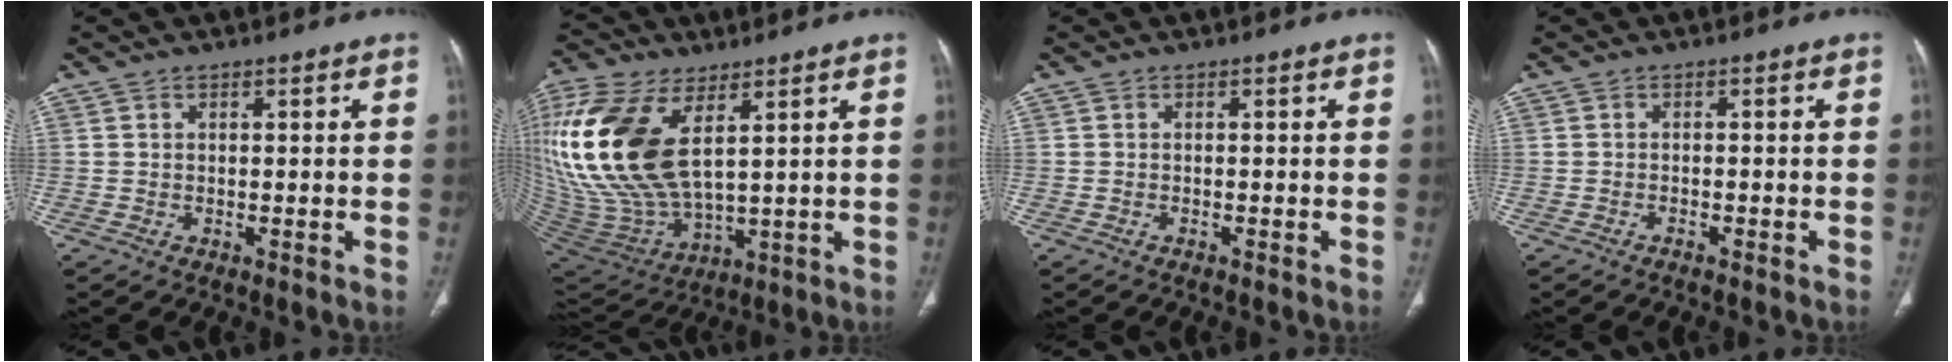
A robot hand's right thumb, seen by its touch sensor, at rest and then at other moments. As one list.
[{"total": 22.7, "force": [7.0, 11.6, 18.1], "torque": [-0.394, -0.032, 0.145]}, {"total": 0.7, "force": [-0.5, 0.1, 0.4], "torque": [-0.012, 0.002, -0.005]}, {"total": 1.2, "force": [-1.0, 0.2, 0.7], "torque": [-0.020, 0.006, -0.010]}]